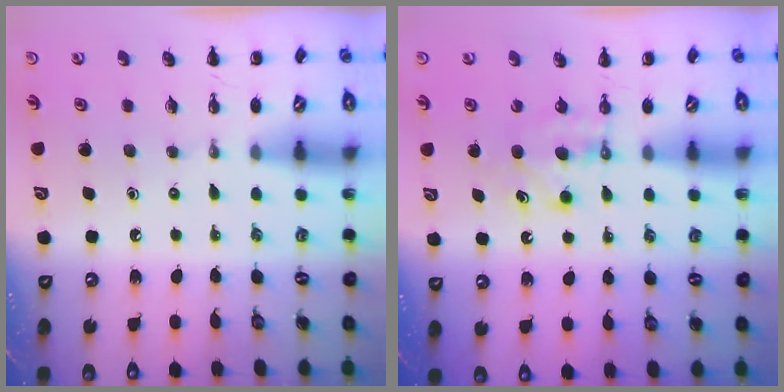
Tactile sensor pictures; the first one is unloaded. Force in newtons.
{"total": 6.3, "press": 6.1, "slide": 1.4}